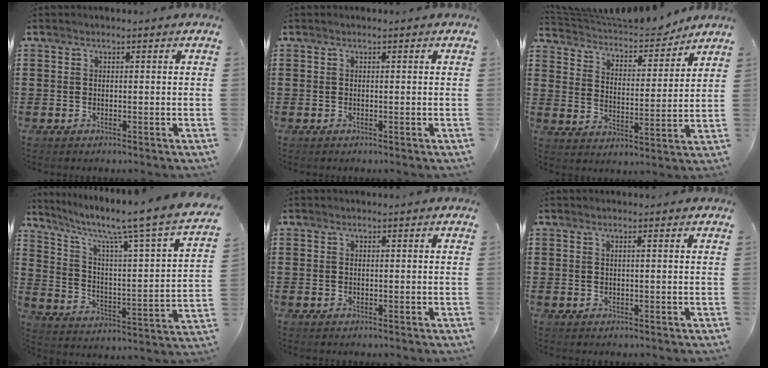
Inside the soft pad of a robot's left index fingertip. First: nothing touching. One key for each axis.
{"total": 0.0}
{"total": 5.2, "fx": 5.0, "fy": 1.2, "fz": 0.9, "tx": -0.049, "ty": -0.032, "tz": 0.083}
{"total": 7.9, "fx": 6.2, "fy": -0.2, "fz": 4.8, "tx": -0.102, "ty": -0.059, "tz": 0.087}
{"total": 0.0}
{"total": 0.7, "fx": 0.2, "fy": -0.3, "fz": 0.5, "tx": -0.009, "ty": -0.005, "tz": 0.004}